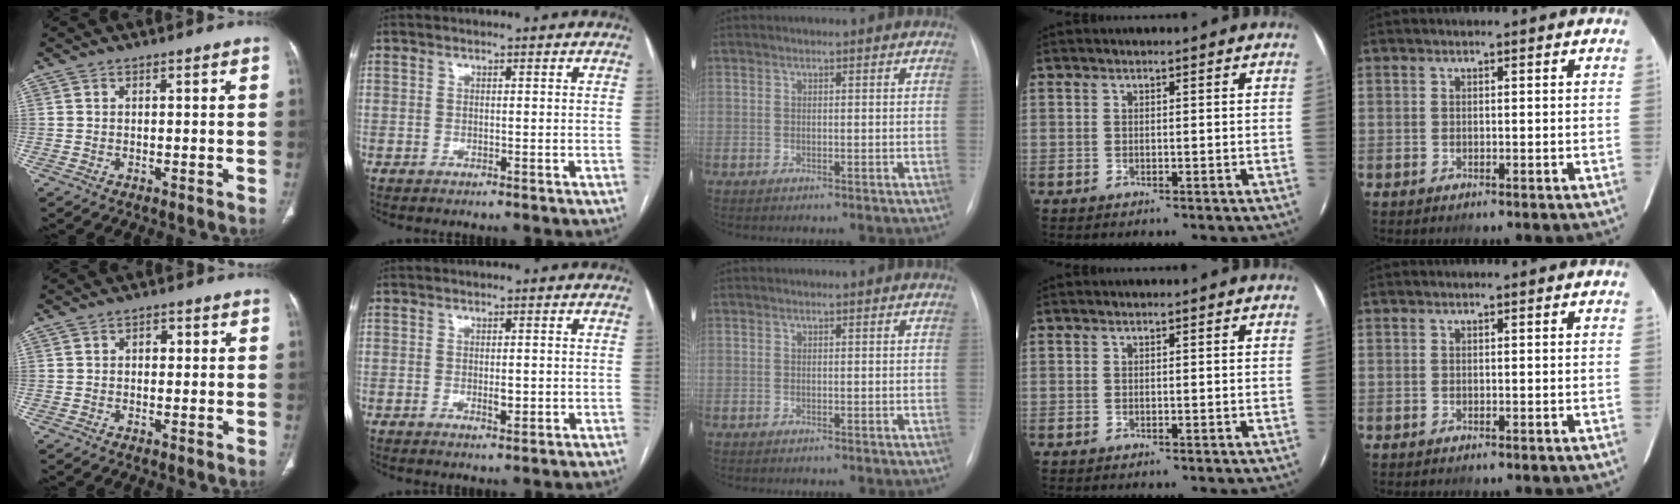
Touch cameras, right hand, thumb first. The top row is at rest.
{"thumb": {"total": 2.1, "force": [0.3, 1.5, 1.4], "torque": [-0.006, 0.002, 0.001]}, "index": {"total": 2.2, "force": [-0.4, 0.8, 2.0], "torque": [-0.035, -0.002, -0.003]}}